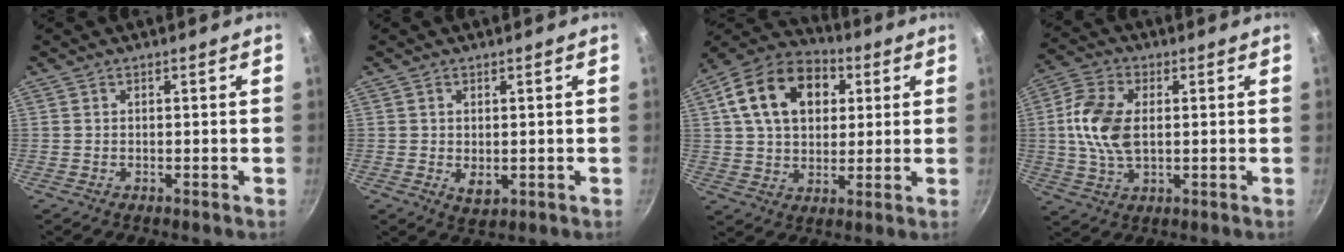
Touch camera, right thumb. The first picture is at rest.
{"total": 3.1, "force": [-0.1, 2.0, 2.4], "torque": [-0.039, -0.009, 0.003]}
{"total": 18.7, "force": [5.5, 12.9, 12.3], "torque": [-0.188, 0.013, 0.081]}
{"total": 11.2, "force": [0.9, 6.6, 9.0], "torque": [-0.173, 0.009, 0.011]}